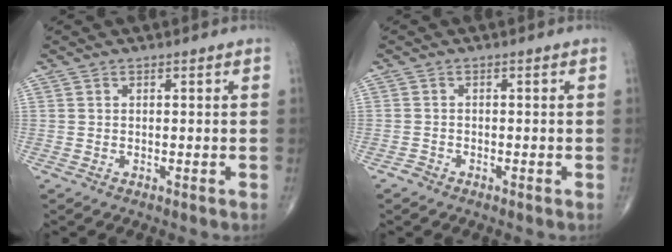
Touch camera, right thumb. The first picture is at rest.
{"total": 1.0, "force": [-0.8, 0.6, 0.0], "torque": [0.000, 0.001, -0.022]}